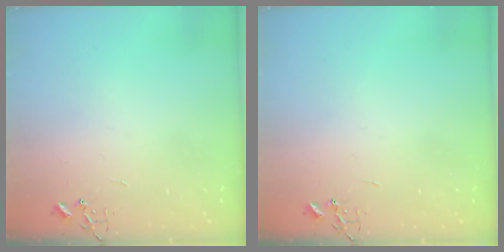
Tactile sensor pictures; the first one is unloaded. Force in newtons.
{"total": 0.0}